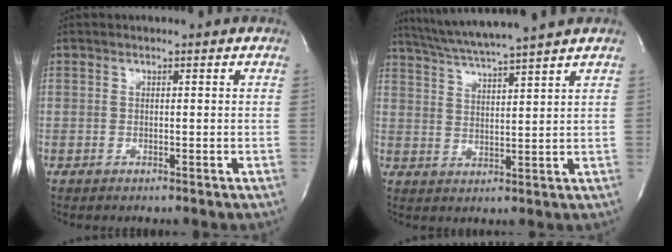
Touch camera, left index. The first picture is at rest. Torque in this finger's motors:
{"motor_torque": [0.17, -0.05, 0.13, 0.04]}